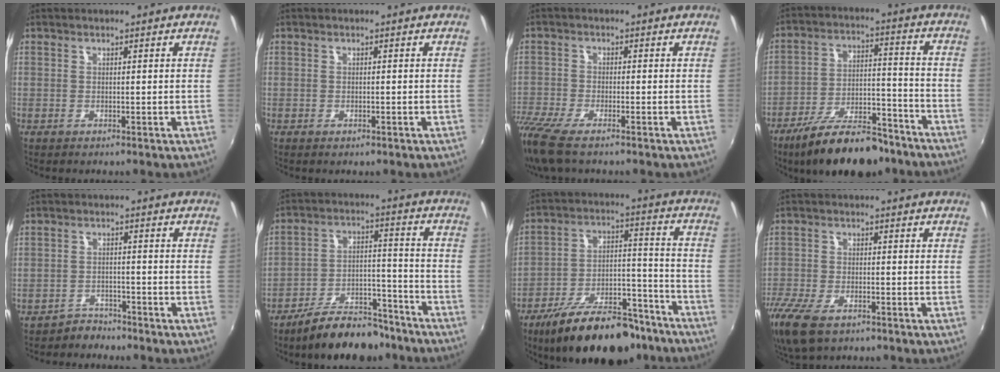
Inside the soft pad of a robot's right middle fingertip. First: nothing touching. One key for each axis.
{"total": 0.6, "fx": -0.4, "fy": 0.3, "fz": 0.3, "tx": -0.005, "ty": -0.002, "tz": -0.007}
{"total": 9.4, "fx": -6.9, "fy": 2.4, "fz": 5.9, "tx": -0.146, "ty": -0.042, "tz": -0.134}
{"total": 17.7, "fx": -13.3, "fy": 6.7, "fz": 9.5, "tx": -0.169, "ty": 0.004, "tz": -0.200}
{"total": 3.1, "fx": -2.7, "fy": 1.3, "fz": -0.6, "tx": 0.008, "ty": 0.011, "tz": -0.048}
{"total": 13.4, "fx": -10.8, "fy": 5.5, "fz": 5.7, "tx": -0.101, "ty": 0.030, "tz": -0.154}
{"total": 21.4, "fx": -15.9, "fy": 8.9, "fz": 11.1, "tx": -0.192, "ty": 0.016, "tz": -0.228}
{"total": 13.3, "fx": -8.6, "fy": 6.3, "fz": 7.9, "tx": -0.204, "ty": -0.046, "tz": -0.159}